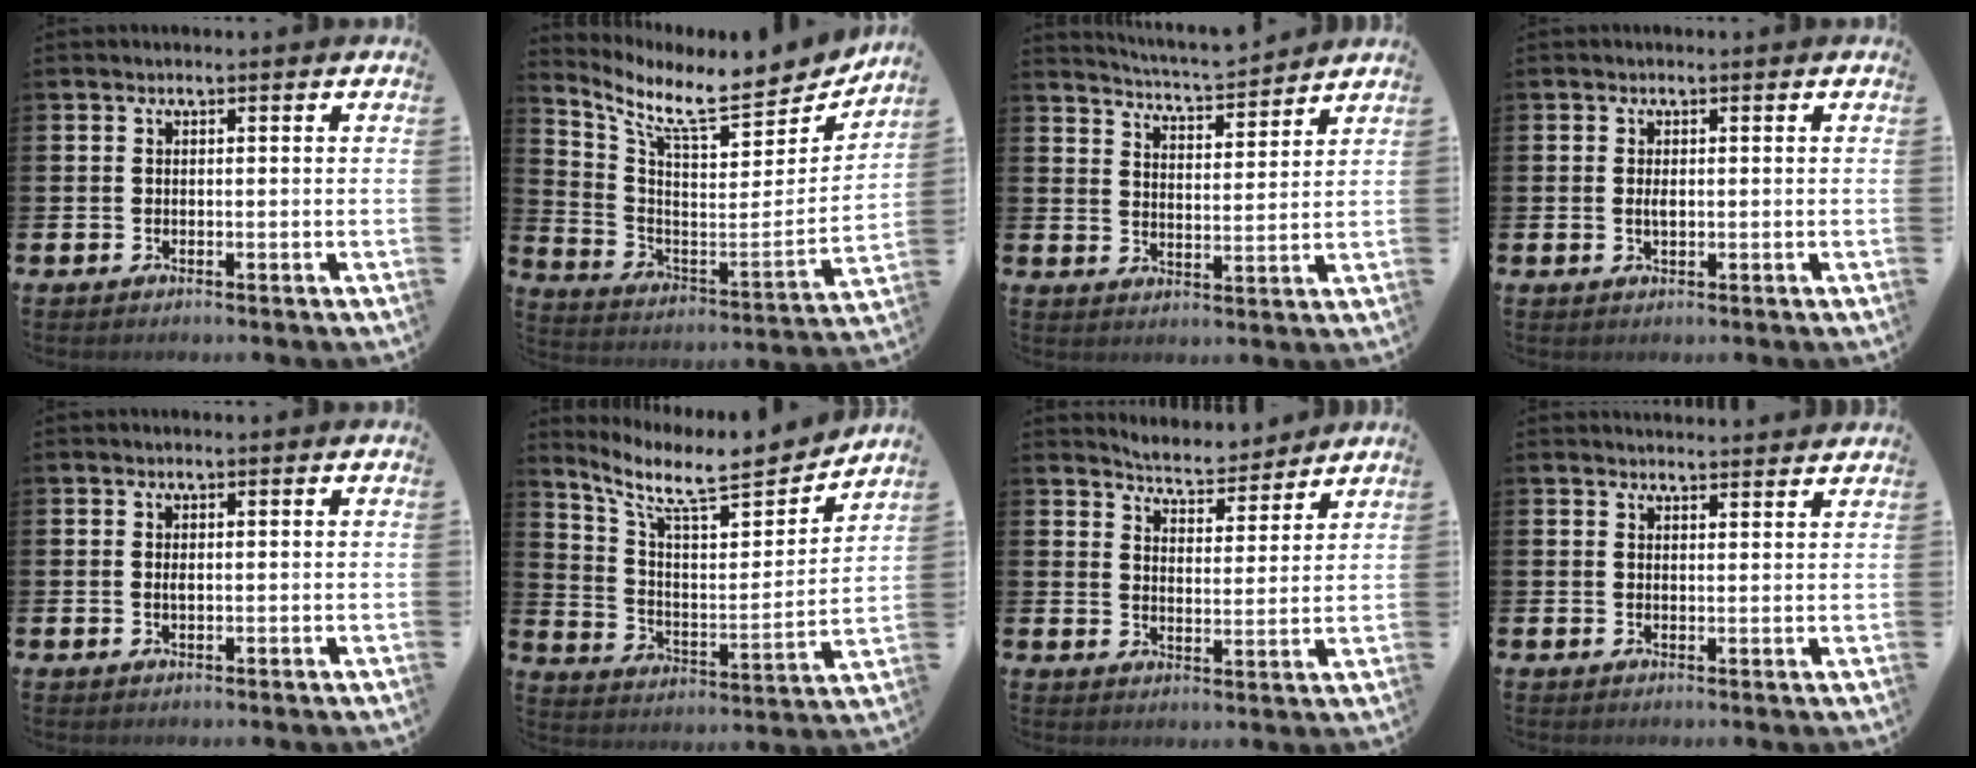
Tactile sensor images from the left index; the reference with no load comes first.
{"total": 10.4, "force": [8.7, 2.6, 5.1], "torque": [-0.118, -0.072, 0.140]}
{"total": 5.3, "force": [5.2, -0.2, 0.6], "torque": [-0.032, -0.038, 0.091]}
{"total": 1.2, "force": [0.1, 0.5, 1.1], "torque": [-0.019, 0.002, 0.000]}
{"total": 0.7, "force": [0.1, 0.3, 0.6], "torque": [-0.009, 0.000, 0.001]}
{"total": 9.2, "force": [7.8, 2.3, 4.2], "torque": [-0.106, -0.063, 0.129]}
{"total": 5.2, "force": [5.2, 0.7, 0.0], "torque": [-0.017, -0.041, 0.090]}
{"total": 2.5, "force": [2.5, 0.0, -0.1], "torque": [0.008, -0.019, 0.043]}